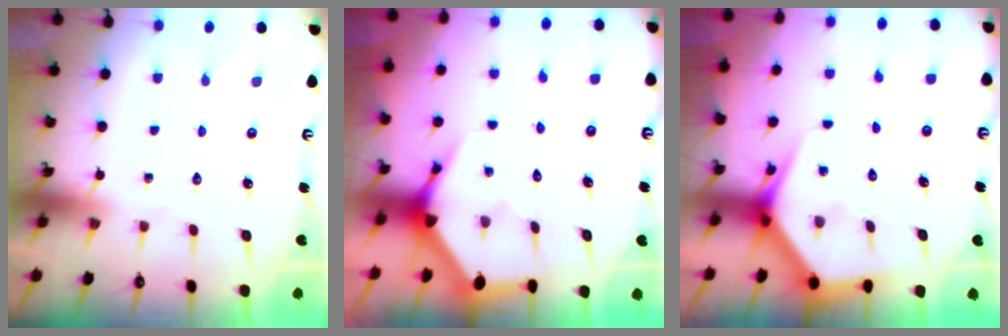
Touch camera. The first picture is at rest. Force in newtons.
{"total": 3.6, "press": 3.6, "slide": 0.5}
{"total": 4.2, "press": 4.2, "slide": 0.4}